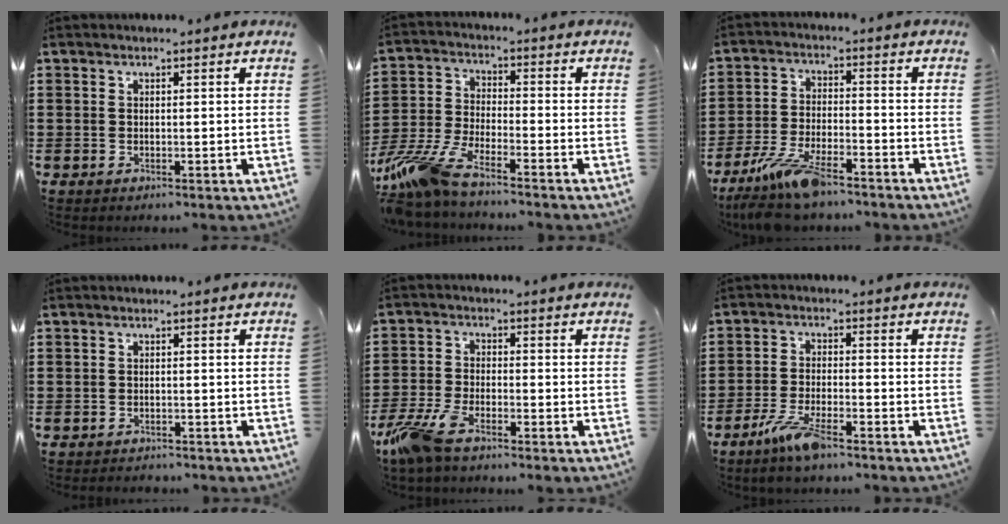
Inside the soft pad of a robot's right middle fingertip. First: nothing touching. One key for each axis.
{"total": 8.6, "fx": -7.3, "fy": 0.7, "fz": 4.4, "tx": -0.115, "ty": -0.011, "tz": -0.149}
{"total": 8.5, "fx": -6.8, "fy": 1.9, "fz": 4.7, "tx": -0.106, "ty": 0.001, "tz": -0.132}
{"total": 1.2, "fx": -1.2, "fy": 0.1, "fz": -0.1, "tx": -0.003, "ty": 0.002, "tz": -0.027}
{"total": 7.1, "fx": -4.9, "fy": 2.3, "fz": 4.7, "tx": -0.128, "ty": -0.012, "tz": -0.101}
{"total": 5.9, "fx": -4.1, "fy": 1.2, "fz": 4.1, "tx": -0.090, "ty": -0.008, "tz": -0.078}